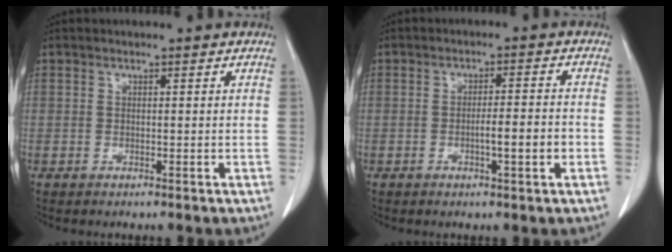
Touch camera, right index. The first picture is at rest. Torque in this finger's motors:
{"motor_torque": [0.88, -0.33, 0.29, 0.05]}